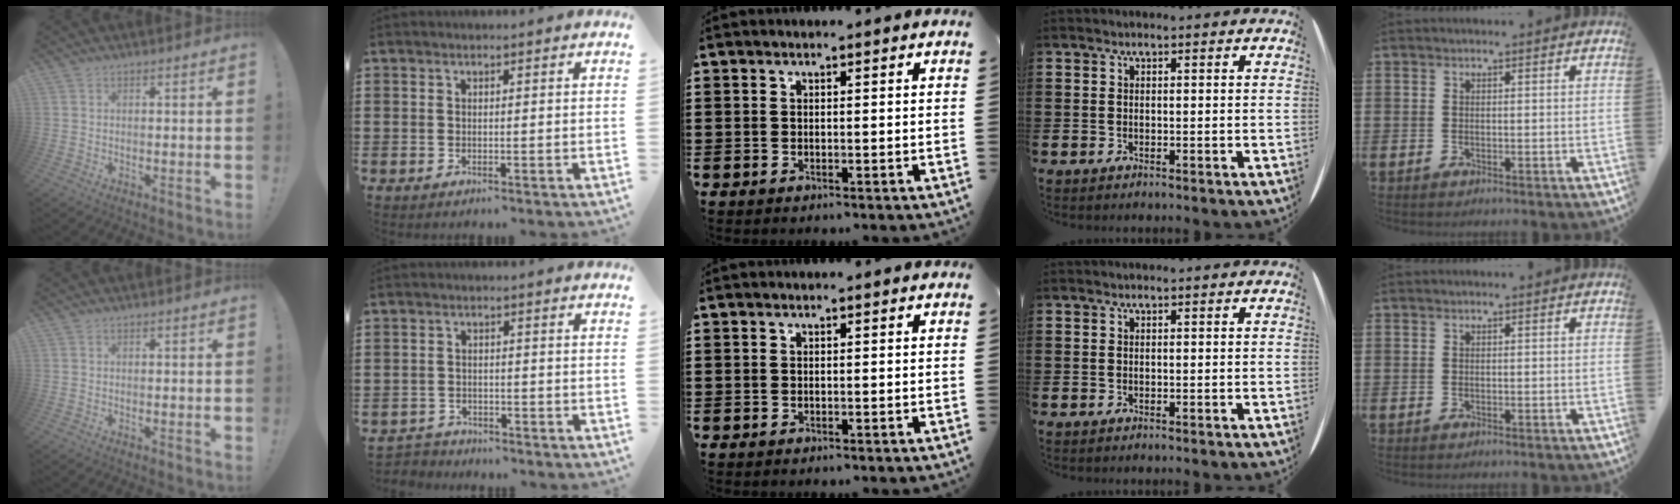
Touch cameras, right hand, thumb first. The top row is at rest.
{"index": {"total": 2.4, "force": [-2.3, 0.6, -0.3], "torque": [-0.002, 0.003, -0.053]}}